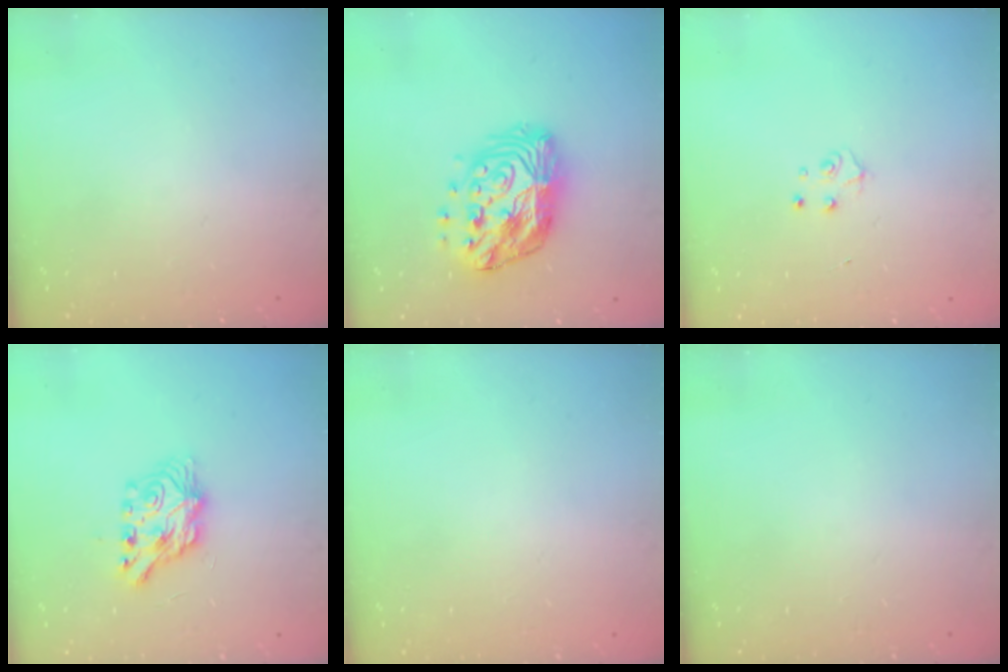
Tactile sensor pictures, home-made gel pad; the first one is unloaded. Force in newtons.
{"total": 15.8, "press": 15.7, "slide": 1.3}
{"total": 4.0, "press": 4.0, "slide": 0.5}
{"total": 7.1, "press": 7.1, "slide": 0.3}
{"total": 0.0}
{"total": 0.0}